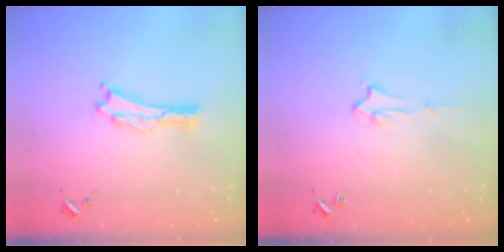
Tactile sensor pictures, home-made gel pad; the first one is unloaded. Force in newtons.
{"total": 1.4, "press": 1.4, "slide": 0.2}